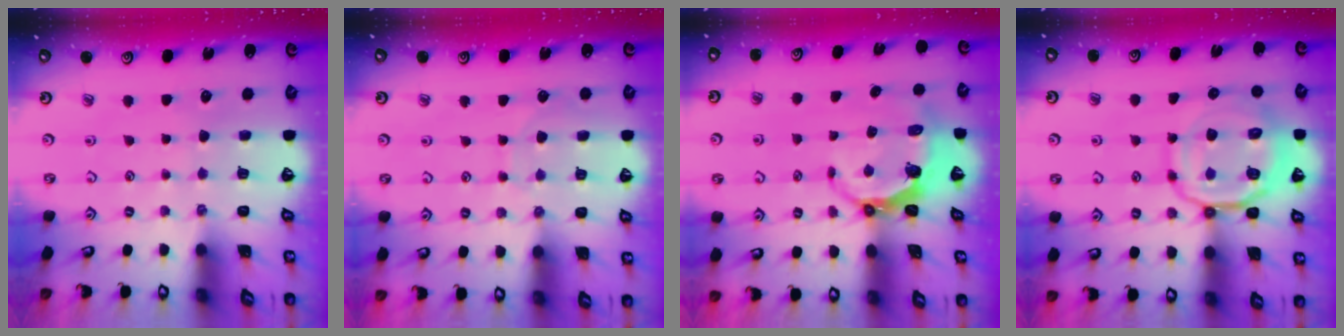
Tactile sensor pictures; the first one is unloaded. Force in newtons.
{"total": 7.0, "press": 6.9, "slide": 0.4}
{"total": 6.5, "press": 5.1, "slide": 4.1}
{"total": 13.7, "press": 13.6, "slide": 1.7}